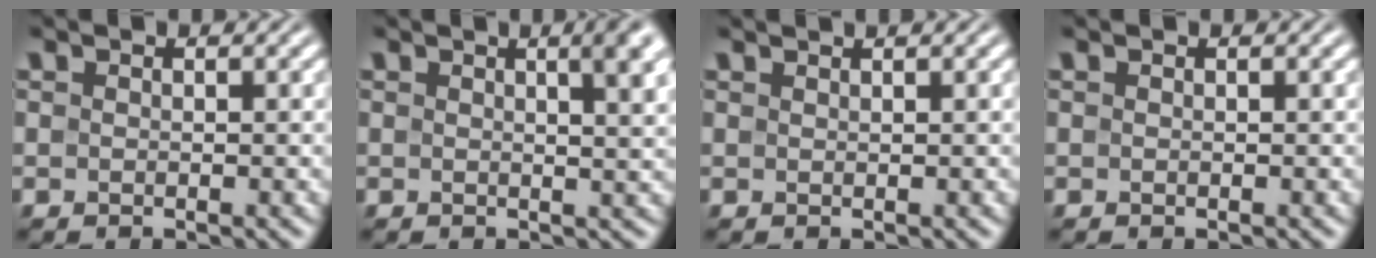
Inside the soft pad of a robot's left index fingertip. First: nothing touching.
{"total": 4.9, "force": [1.6, 1.7, 4.3], "torque": [-0.026, 0.020, 0.005]}
{"total": 0.8, "force": [0.7, 0.0, 0.4], "torque": [-0.008, 0.000, 0.005]}
{"total": 0.0}